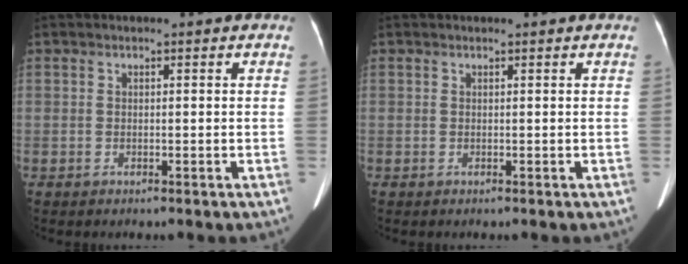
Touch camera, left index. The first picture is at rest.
{"total": 0.5, "force": [0.5, 0.0, 0.2], "torque": [-0.002, 0.005, 0.009]}